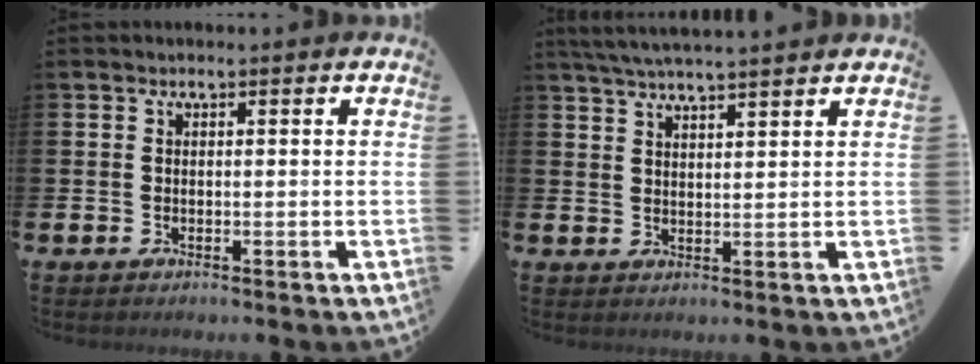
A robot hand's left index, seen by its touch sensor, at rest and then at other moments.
{"total": 4.3, "force": [4.1, -0.2, 1.2], "torque": [-0.038, -0.010, 0.076]}